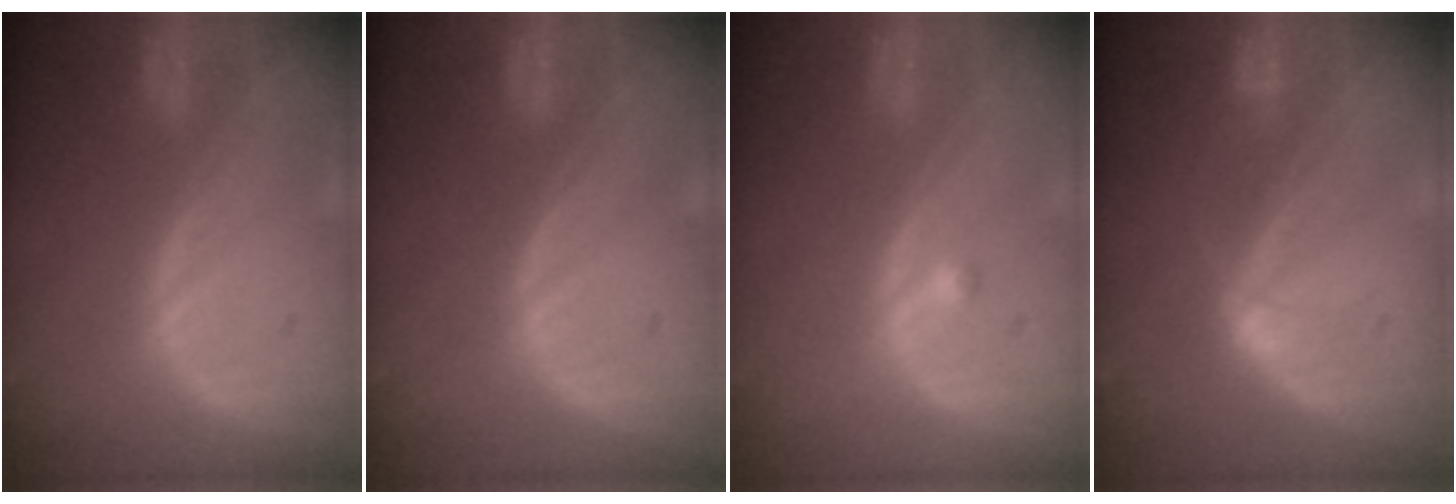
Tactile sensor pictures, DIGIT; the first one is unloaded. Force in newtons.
{"total": 0.0}
{"total": 0.8, "press": 0.6, "slide": 0.4}
{"total": 2.5, "press": 2.5, "slide": 0.1}